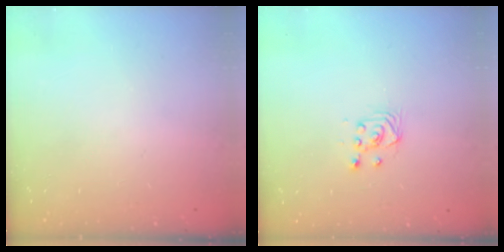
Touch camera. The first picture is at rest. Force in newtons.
{"total": 2.9, "press": 2.6, "slide": 1.3}